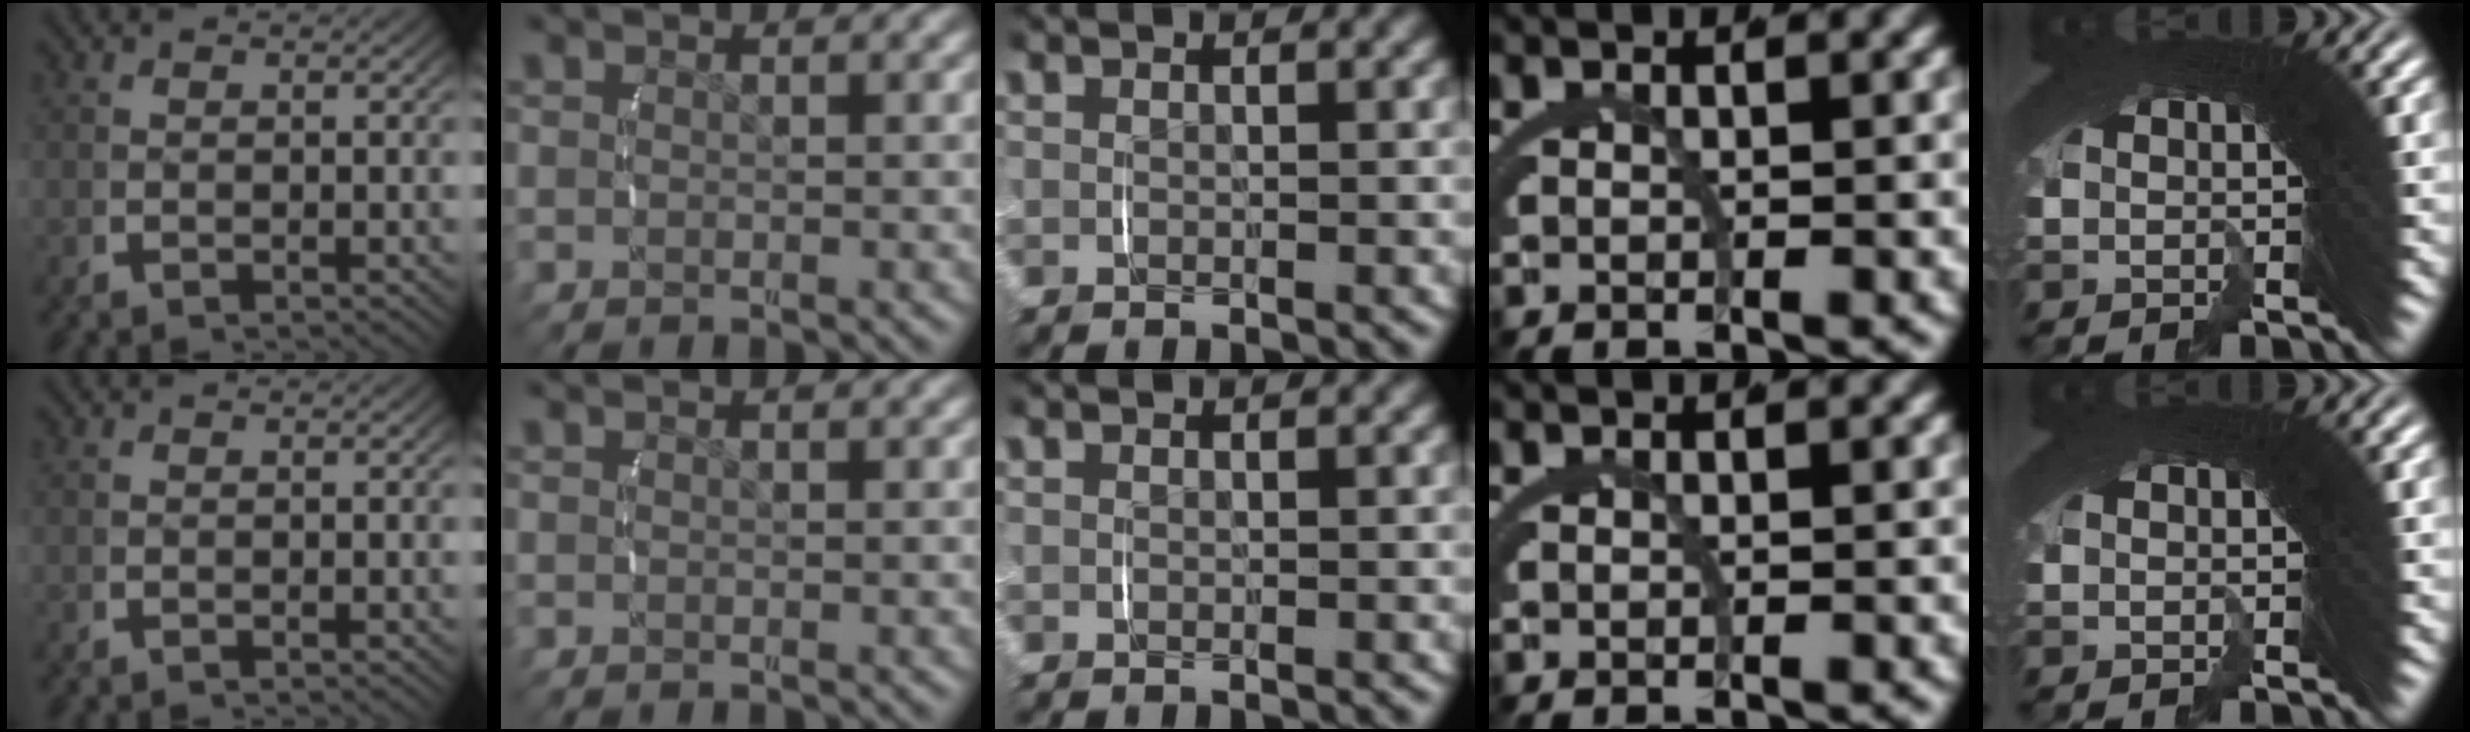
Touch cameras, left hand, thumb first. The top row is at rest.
{}